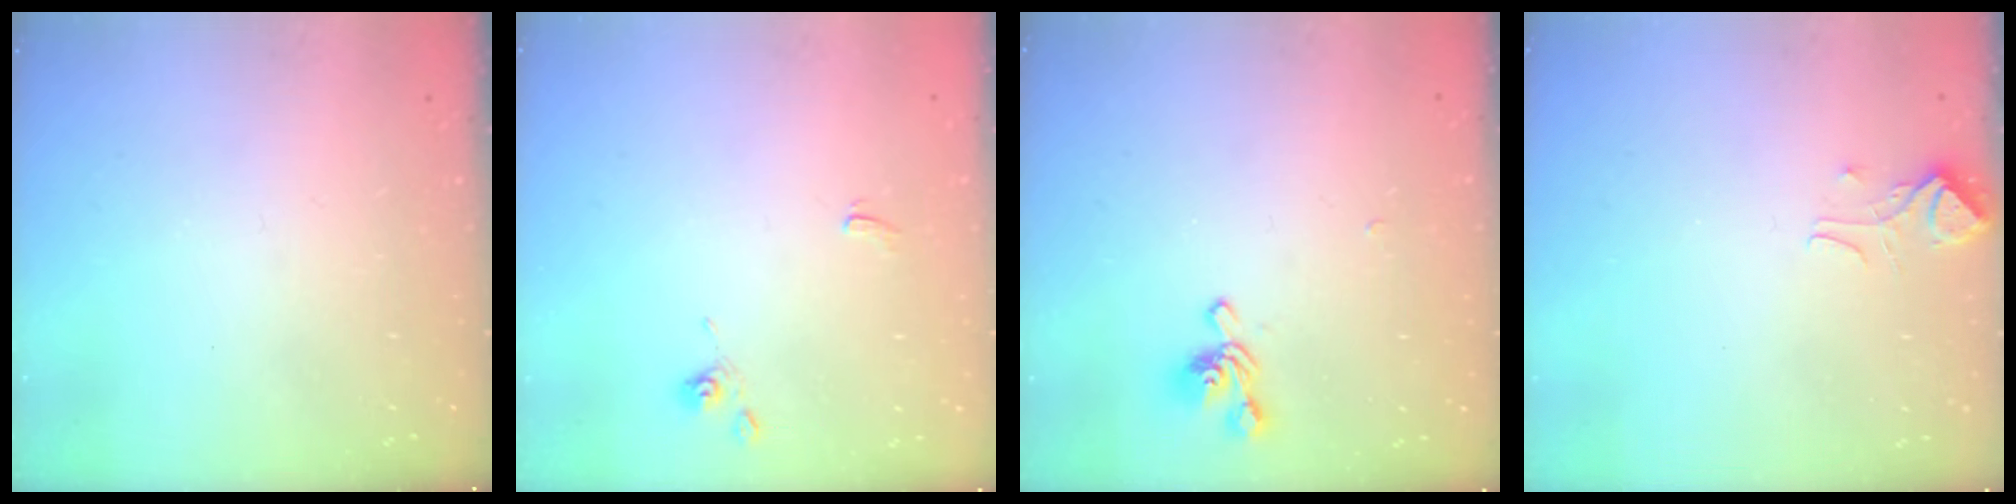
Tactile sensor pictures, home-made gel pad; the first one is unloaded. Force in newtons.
{"total": 0.6, "press": 0.5, "slide": 0.3}
{"total": 1.8, "press": 1.6, "slide": 0.9}
{"total": 0.9, "press": 0.5, "slide": 0.8}